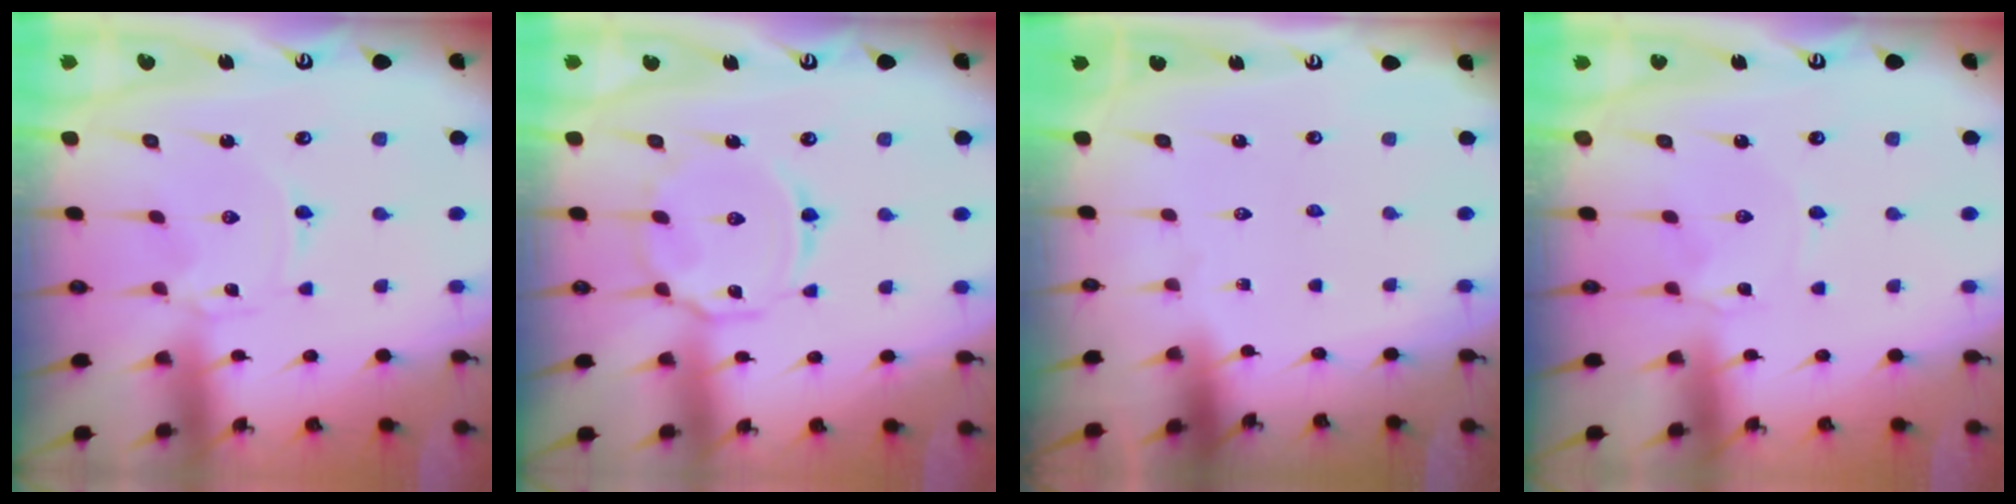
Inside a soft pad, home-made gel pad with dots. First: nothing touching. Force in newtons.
{"total": 10.7, "press": 10.7, "slide": 0.8}
{"total": 0.0}
{"total": 1.8, "press": 1.8, "slide": 0.3}